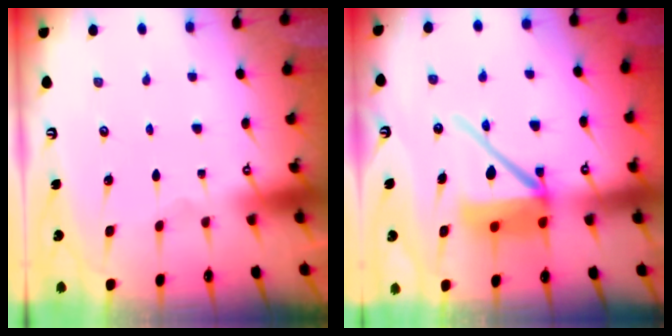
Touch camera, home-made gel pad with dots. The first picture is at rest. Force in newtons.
{"total": 14.1, "press": 13.9, "slide": 1.9}